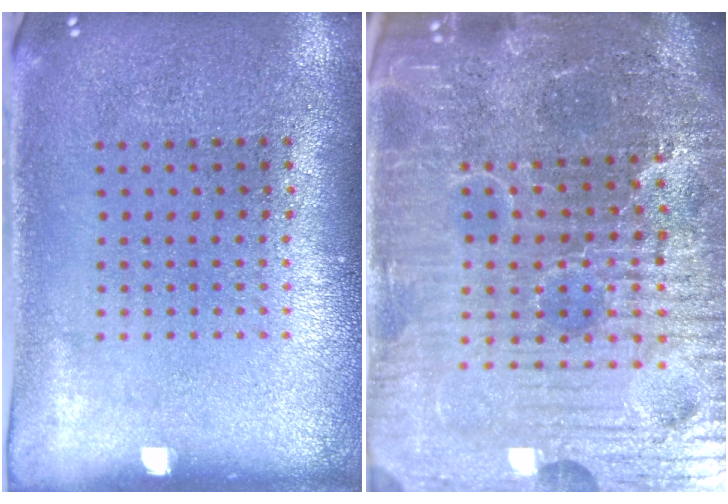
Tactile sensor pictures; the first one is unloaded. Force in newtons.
{"total": 7.2, "press": 6.5, "slide": 3.3}